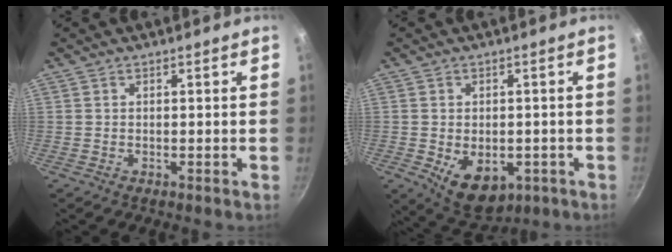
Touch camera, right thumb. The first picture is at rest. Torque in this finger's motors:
{"motor_torque": [-0.68, 0.43, 0.03, 0.06, 0.09]}